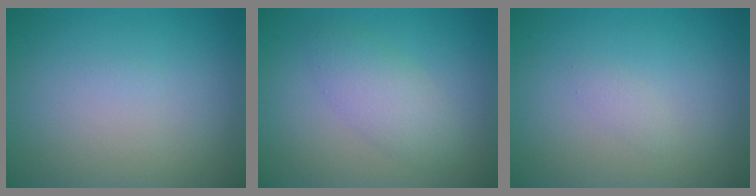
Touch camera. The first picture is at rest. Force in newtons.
{"total": 3.0, "press": 3.0, "slide": 0.1}
{"total": 0.7, "press": 0.7, "slide": 0.0}